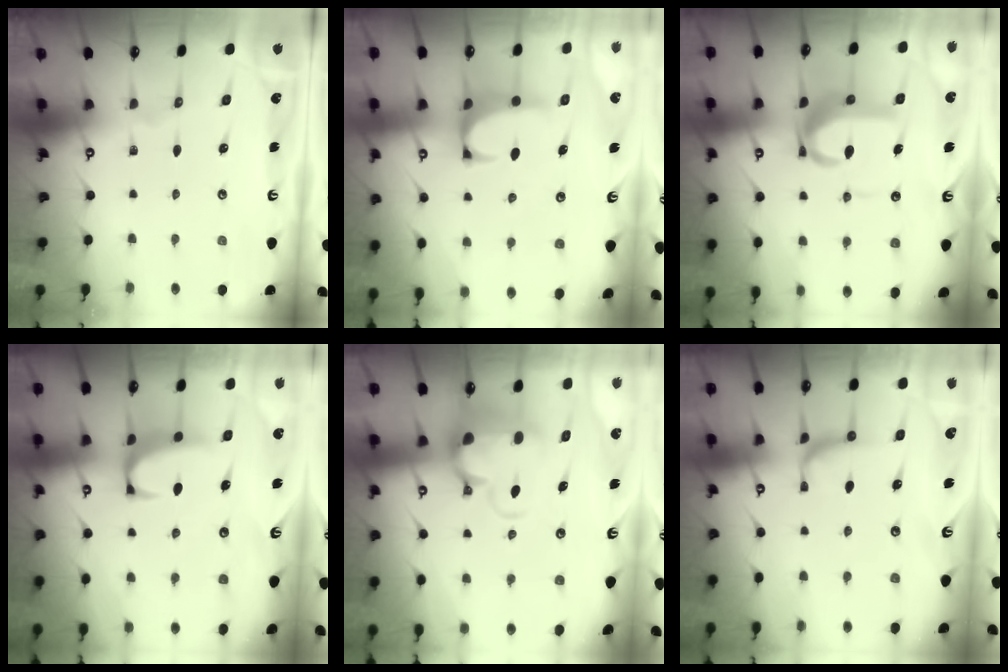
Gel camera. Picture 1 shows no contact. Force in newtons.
{"total": 1.7, "press": 1.5, "slide": 0.7}
{"total": 9.2, "press": 9.1, "slide": 0.9}
{"total": 1.4, "press": 1.1, "slide": 0.8}
{"total": 4.3, "press": 3.6, "slide": 2.2}
{"total": 1.0, "press": 0.8, "slide": 0.7}